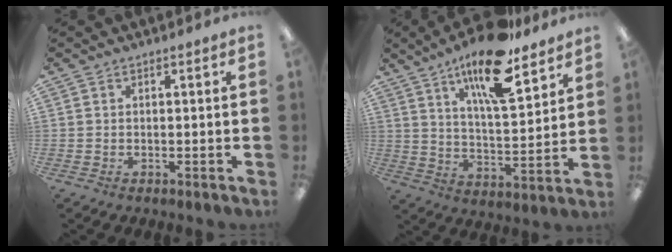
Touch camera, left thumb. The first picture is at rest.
{"total": 17.2, "force": [12.1, 5.1, 11.2], "torque": [-0.181, -0.065, 0.197]}